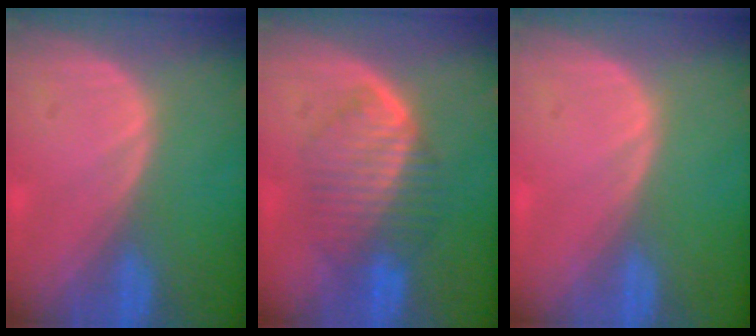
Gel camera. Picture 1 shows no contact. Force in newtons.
{"total": 6.8, "press": 6.8, "slide": 0.2}
{"total": 0.0}